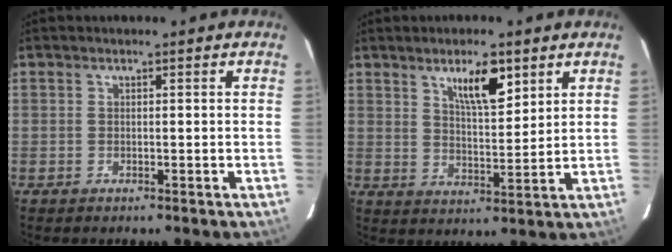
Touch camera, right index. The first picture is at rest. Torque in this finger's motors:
{"motor_torque": [0.80, 0.52, 0.16, 0.07]}